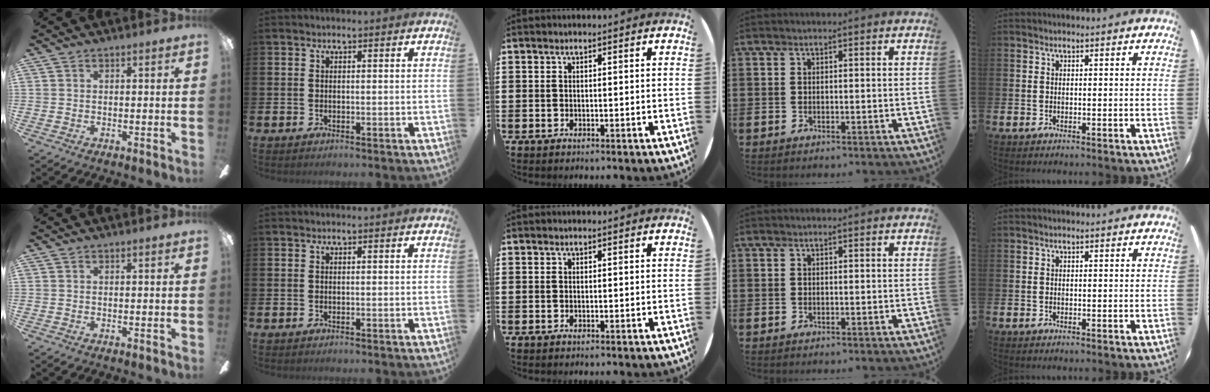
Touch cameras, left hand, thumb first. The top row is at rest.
{}